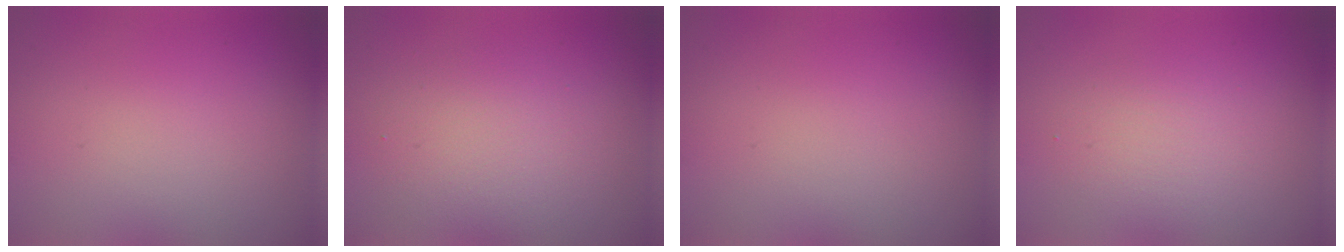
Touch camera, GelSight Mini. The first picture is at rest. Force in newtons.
{"total": 3.5, "press": 3.5, "slide": 0.1}
{"total": 0.0}
{"total": 2.3, "press": 2.3, "slide": 0.1}